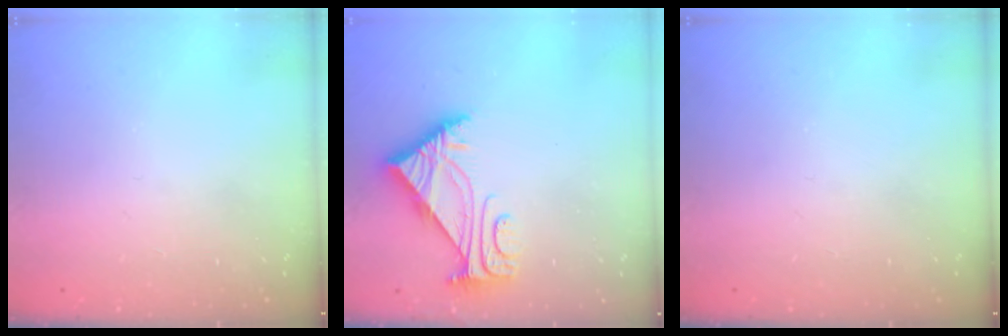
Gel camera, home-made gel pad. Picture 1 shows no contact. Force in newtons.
{"total": 5.8, "press": 5.7, "slide": 0.9}
{"total": 0.0}